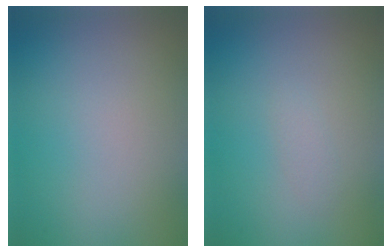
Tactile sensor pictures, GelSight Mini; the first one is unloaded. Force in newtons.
{"total": 0.8, "press": 0.8, "slide": 0.1}